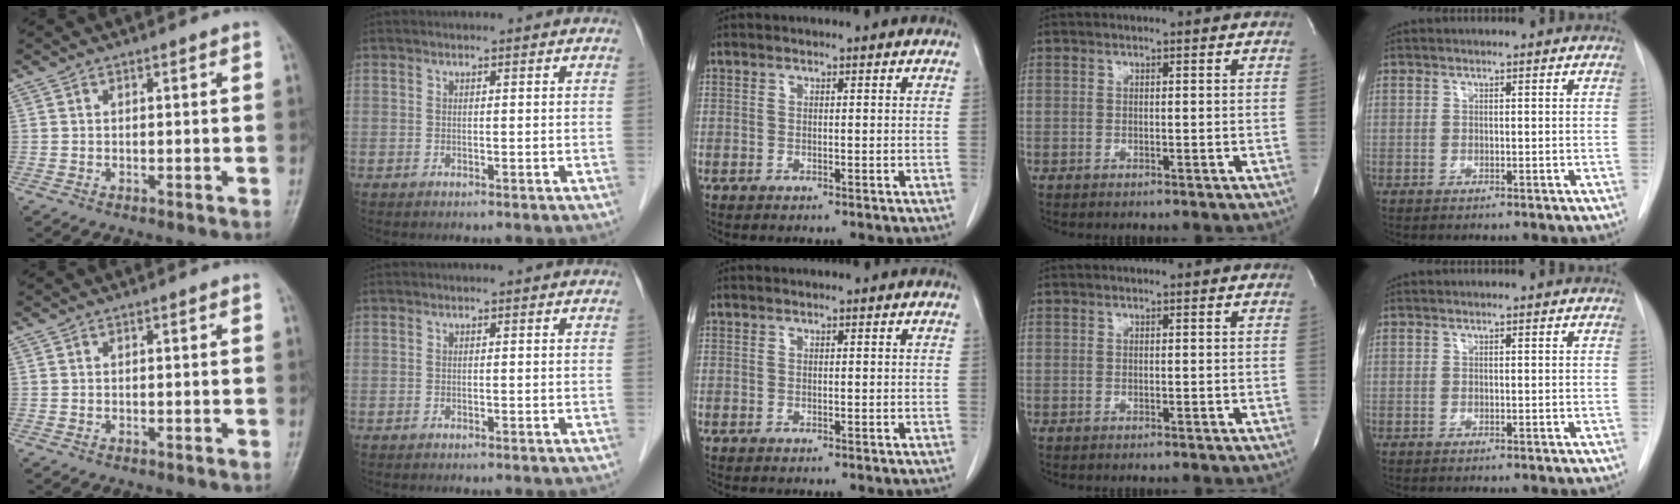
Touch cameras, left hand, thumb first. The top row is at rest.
{}